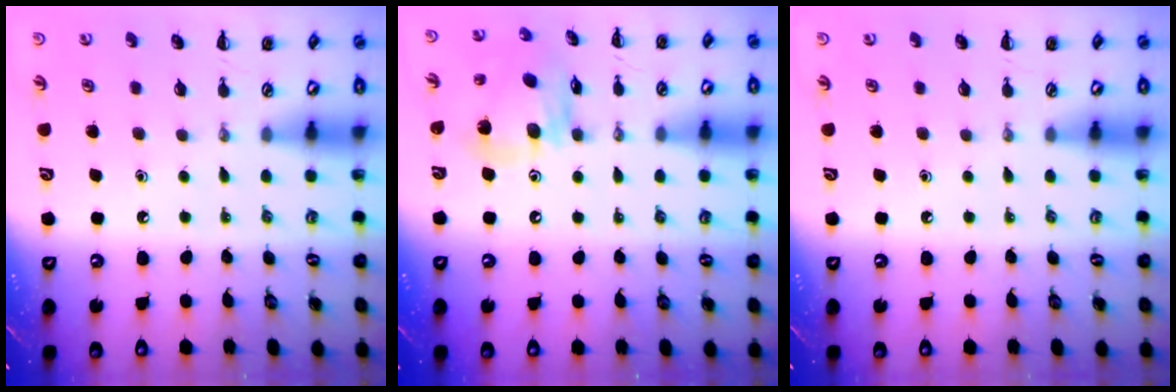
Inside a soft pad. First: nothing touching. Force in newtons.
{"total": 14.4, "press": 14.3, "slide": 2.2}
{"total": 0.0}